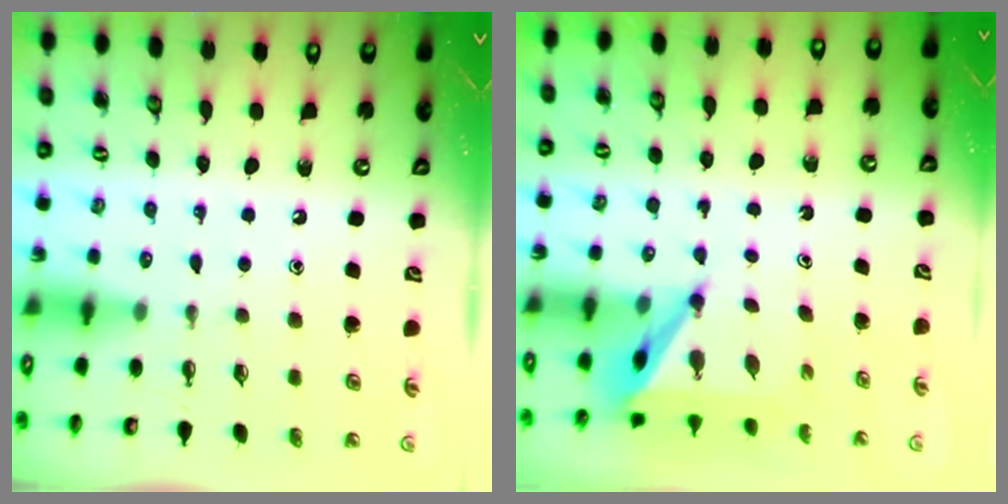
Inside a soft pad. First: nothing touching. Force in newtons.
{"total": 6.0, "press": 5.9, "slide": 0.6}